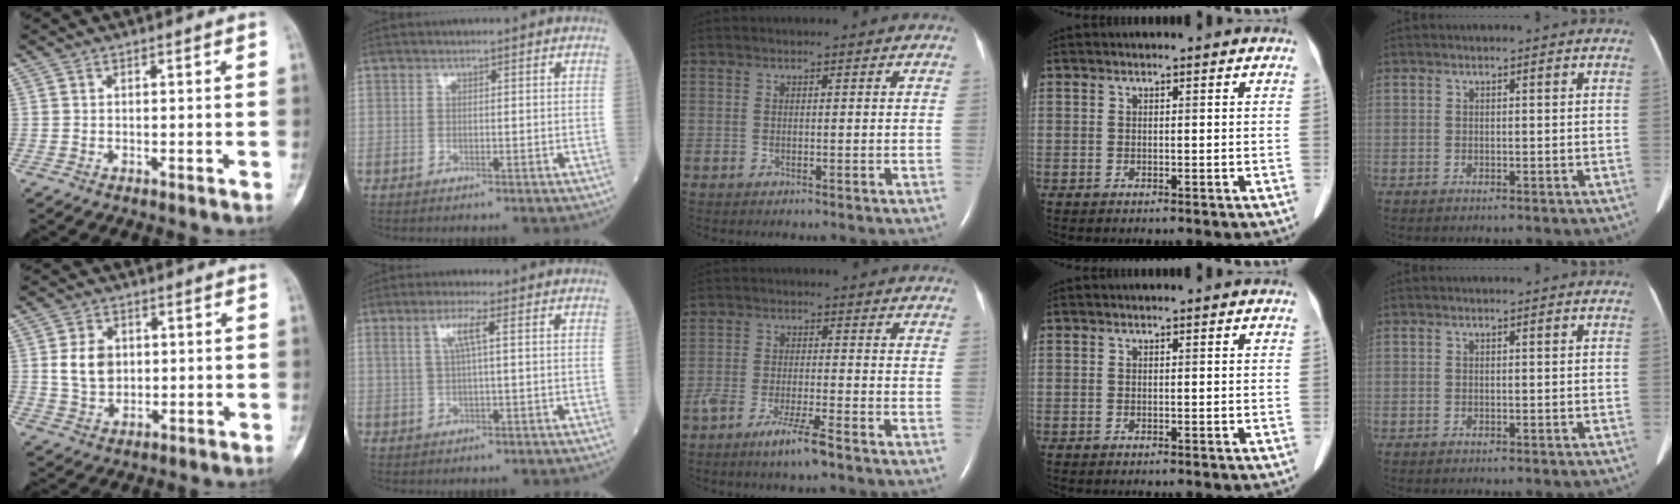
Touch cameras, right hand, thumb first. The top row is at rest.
{"thumb": {"total": 7.1, "force": [1.1, 5.4, 4.4], "torque": [-0.061, -0.006, 0.025]}, "index": {"total": 3.6, "force": [1.1, 0.1, 3.5], "torque": [-0.074, 0.009, 0.022]}, "middle": {"total": 5.9, "force": [-4.1, 0.3, 4.3], "torque": [-0.084, -0.010, -0.076]}}